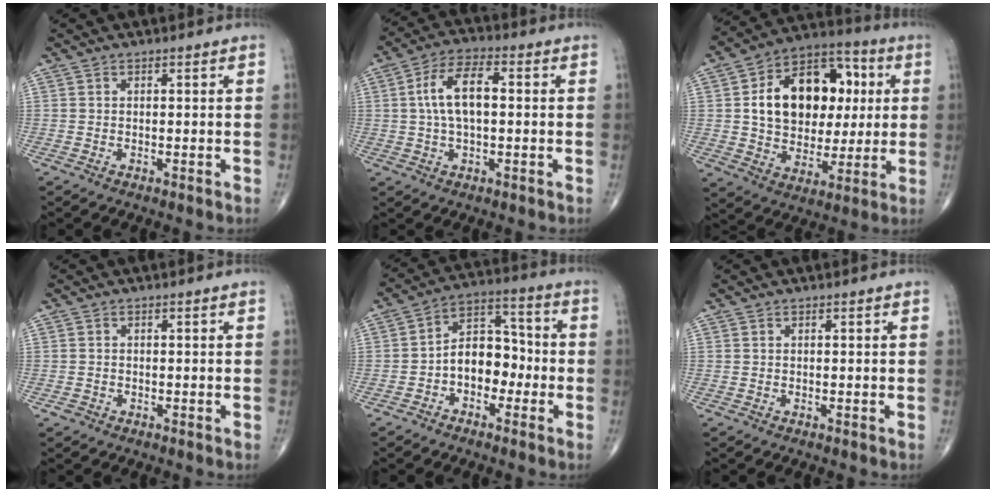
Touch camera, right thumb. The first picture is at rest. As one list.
[{"total": 9.2, "force": [0.7, 4.3, 8.1], "torque": [-0.157, 0.020, 0.008]}, {"total": 21.2, "force": [3.7, 14.8, 14.8], "torque": [-0.194, 0.016, 0.063]}, {"total": 1.0, "force": [-0.5, 0.8, 0.2], "torque": [-0.003, 0.003, -0.011]}, {"total": 9.6, "force": [-2.5, 6.7, 6.4], "torque": [-0.073, 0.043, -0.057]}, {"total": 0.0}]